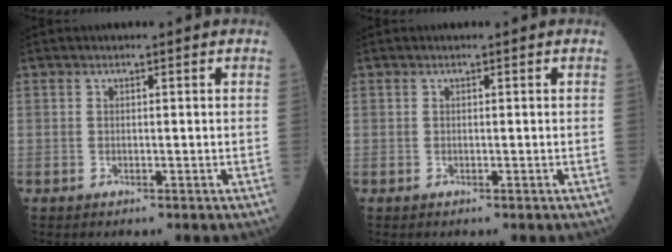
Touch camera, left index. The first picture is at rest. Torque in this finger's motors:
{"motor_torque": [0.00, 0.00, 0.00, 0.00]}